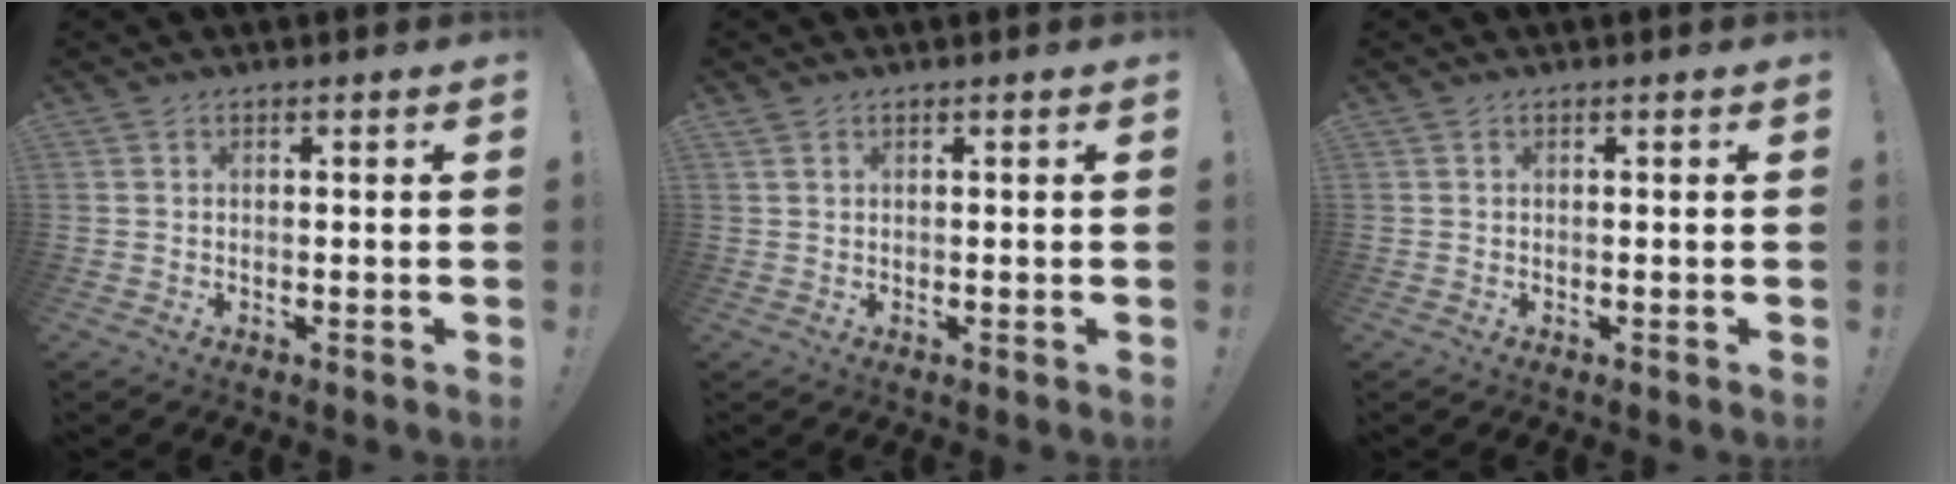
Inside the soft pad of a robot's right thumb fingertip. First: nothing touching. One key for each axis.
{"total": 0.9, "fx": 0.6, "fy": 0.5, "fz": 0.4, "tx": -0.009, "ty": 0.000, "tz": 0.012}
{"total": 0.0}